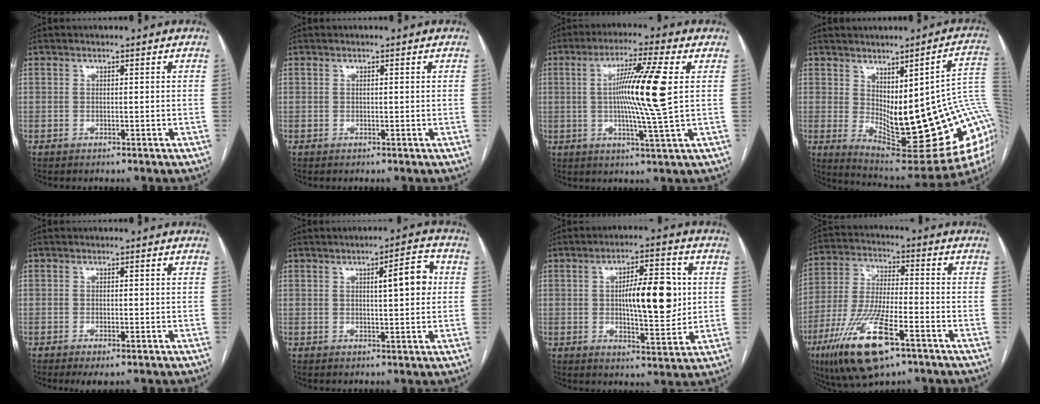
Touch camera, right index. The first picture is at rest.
{"total": 0.0}
{"total": 11.6, "force": [1.3, -1.5, 11.4], "torque": [-0.205, -0.004, 0.019]}
{"total": 24.1, "force": [0.8, 4.4, 23.7], "torque": [-0.254, -0.017, 0.030]}
{"total": 2.5, "force": [-1.5, 0.6, 1.9], "torque": [-0.022, -0.004, -0.016]}
{"total": 6.0, "force": [1.2, 1.2, 5.8], "torque": [-0.081, 0.013, 0.017]}
{"total": 11.3, "force": [1.2, 3.3, 10.8], "torque": [-0.166, 0.010, 0.022]}
{"total": 16.2, "force": [-8.6, 4.6, 13.0], "torque": [-0.278, -0.020, -0.148]}